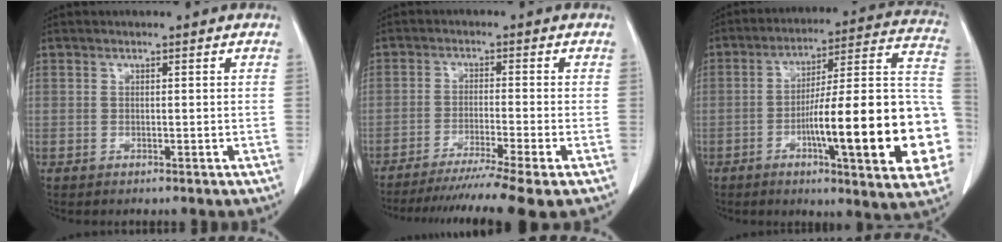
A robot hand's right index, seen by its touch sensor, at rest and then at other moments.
{"total": 12.1, "force": [-9.8, -1.9, 6.9], "torque": [-0.096, -0.035, -0.151]}
{"total": 25.6, "force": [-6.3, 3.0, 24.7], "torque": [-0.263, 0.016, -0.088]}